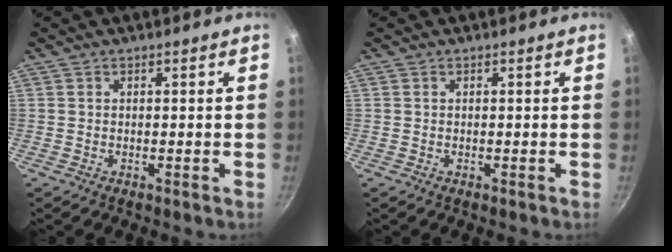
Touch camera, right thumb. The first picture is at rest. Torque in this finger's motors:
{"motor_torque": [0.00, 0.00, 0.00, 0.00, 0.00]}